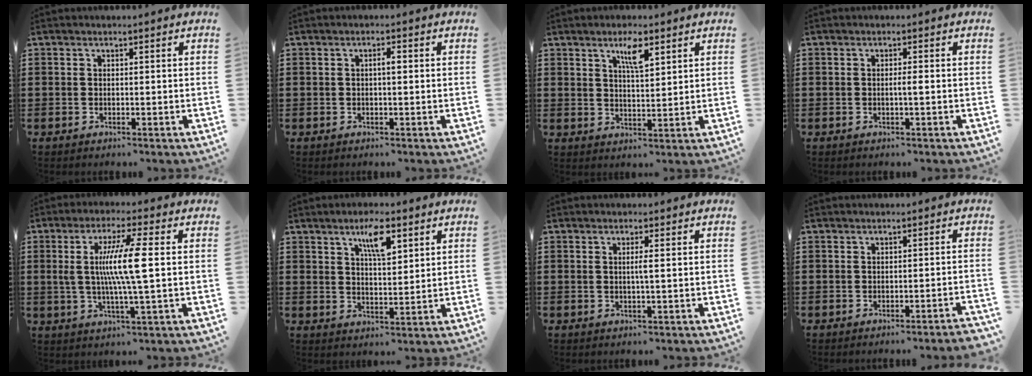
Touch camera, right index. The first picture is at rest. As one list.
[{"total": 1.2, "force": [0.0, 0.3, 1.2], "torque": [-0.023, 0.001, 0.000]}, {"total": 4.6, "force": [2.7, 1.2, 3.5], "torque": [-0.061, 0.001, 0.042]}, {"total": 1.2, "force": [-0.2, 0.0, 1.2], "torque": [-0.024, -0.003, -0.004]}, {"total": 9.3, "force": [0.7, 0.1, 9.3], "torque": [-0.179, -0.005, 0.002]}, {"total": 5.8, "force": [3.2, 1.6, 4.5], "torque": [-0.075, 0.000, 0.049]}, {"total": 1.5, "force": [0.1, -0.2, 1.5], "torque": [-0.029, -0.004, -0.001]}, {"total": 1.5, "force": [-1.3, -0.2, 0.8], "torque": [-0.014, -0.001, -0.024]}]